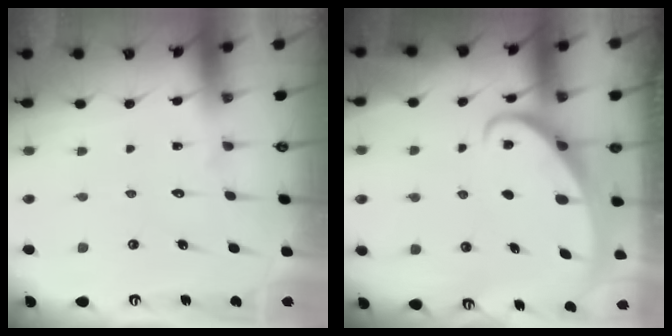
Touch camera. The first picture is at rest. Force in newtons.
{"total": 2.5, "press": 2.5, "slide": 0.3}